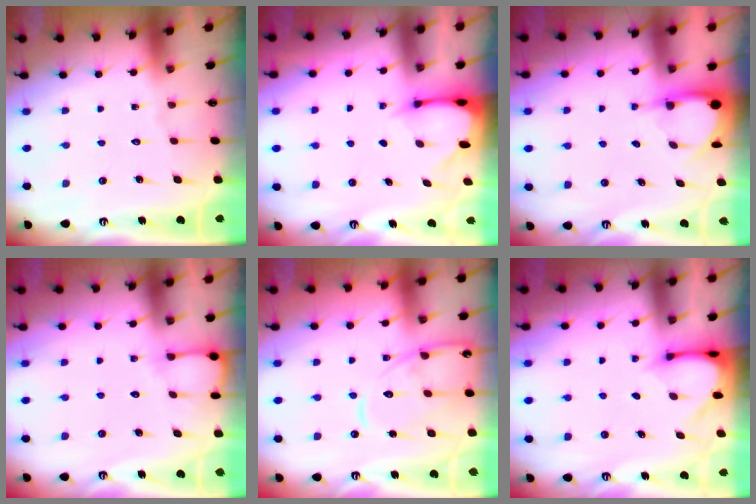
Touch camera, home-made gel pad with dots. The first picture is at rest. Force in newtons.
{"total": 2.5, "press": 2.5, "slide": 0.3}
{"total": 3.4, "press": 3.4, "slide": 0.3}
{"total": 3.3, "press": 3.3, "slide": 0.4}
{"total": 14.0, "press": 14.0, "slide": 1.3}
{"total": 3.0, "press": 3.0, "slide": 0.4}